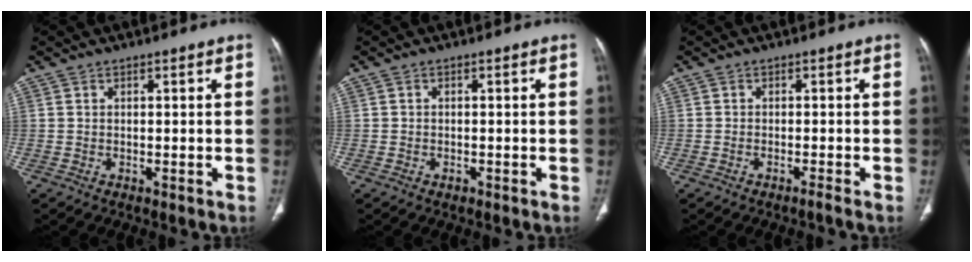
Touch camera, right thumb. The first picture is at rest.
{"total": 0.9, "force": [-0.5, 0.6, 0.4], "torque": [-0.003, 0.002, -0.008]}
{"total": 0.9, "force": [-0.7, -0.2, 0.4], "torque": [-0.012, 0.003, -0.015]}